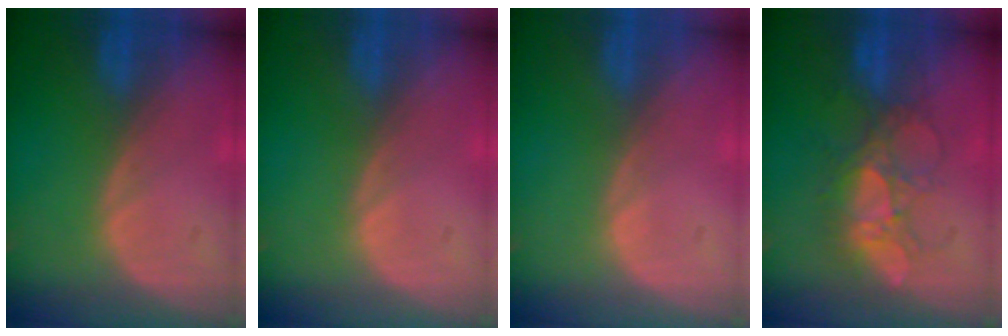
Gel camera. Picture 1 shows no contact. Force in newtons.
{"total": 0.0}
{"total": 0.6, "press": 0.1, "slide": 0.6}
{"total": 6.4, "press": 6.2, "slide": 1.5}